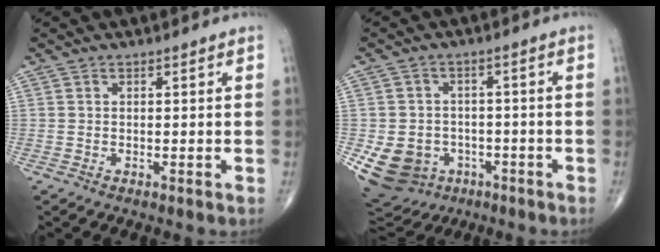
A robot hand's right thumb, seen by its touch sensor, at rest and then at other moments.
{"total": 13.1, "force": [-4.4, 11.3, 5.1], "torque": [-0.104, 0.023, -0.054]}